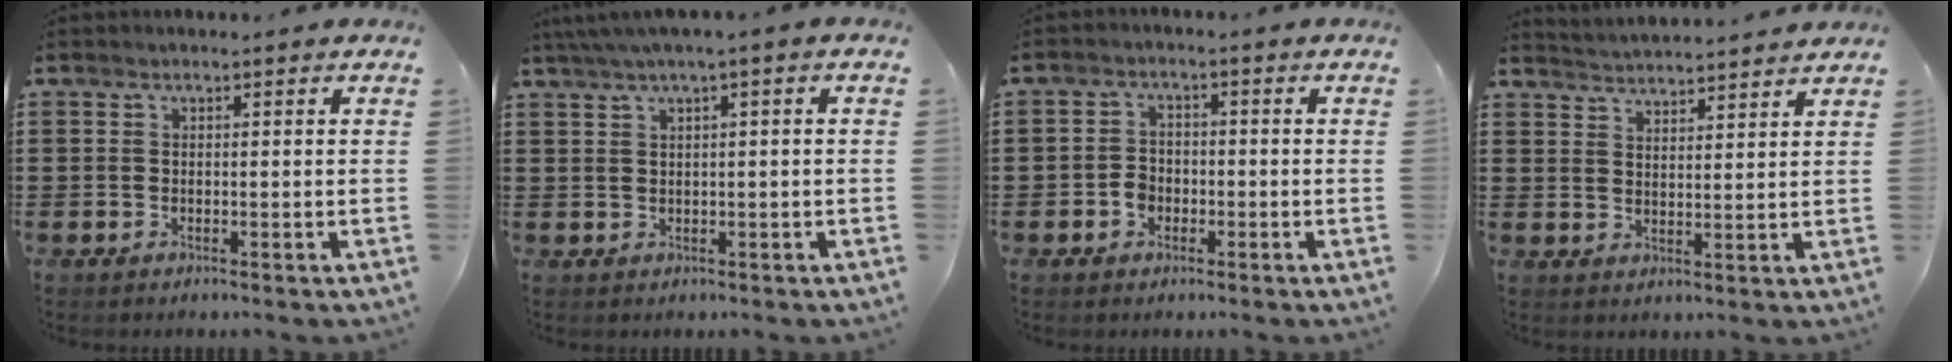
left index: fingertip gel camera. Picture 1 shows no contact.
{"total": 2.3, "force": [0.3, 0.0, 2.2], "torque": [-0.039, -0.002, 0.006]}
{"total": 2.6, "force": [-1.0, 2.0, 1.4], "torque": [-0.028, 0.002, -0.021]}
{"total": 3.2, "force": [3.2, -0.5, -0.3], "torque": [-0.006, -0.017, 0.056]}